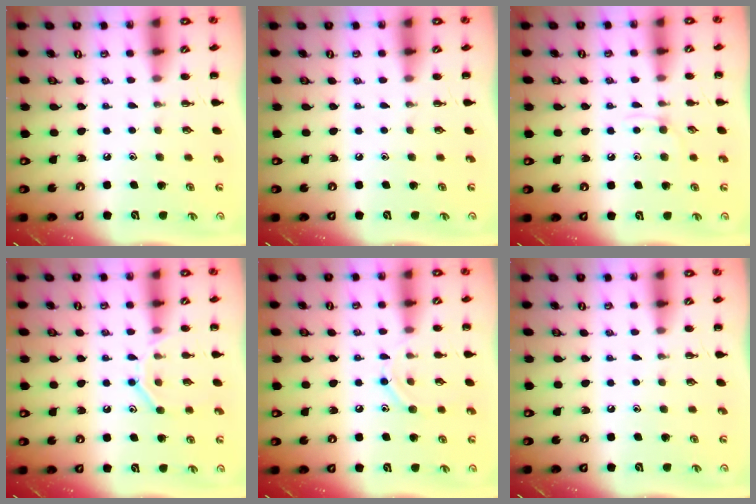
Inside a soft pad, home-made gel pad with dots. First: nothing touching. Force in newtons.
{"total": 0.0}
{"total": 2.8, "press": 2.7, "slide": 0.9}
{"total": 10.4, "press": 10.3, "slide": 1.6}
{"total": 8.3, "press": 8.2, "slide": 1.2}
{"total": 0.0}